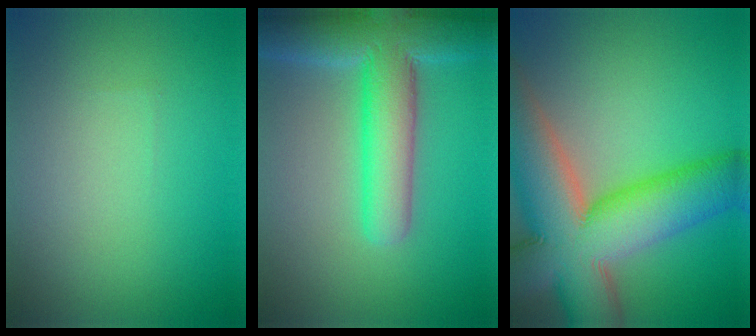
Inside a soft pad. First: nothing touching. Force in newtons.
{"total": 9.1, "press": 9.1, "slide": 0.6}
{"total": 16.2, "press": 16.1, "slide": 1.0}